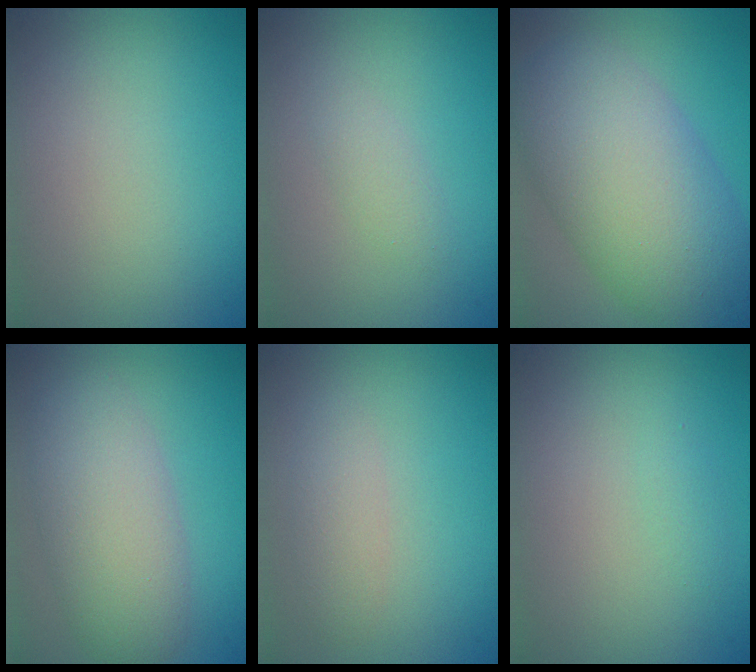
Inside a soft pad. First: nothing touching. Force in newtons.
{"total": 1.1, "press": 1.1, "slide": 0.0}
{"total": 10.3, "press": 10.2, "slide": 0.5}
{"total": 5.8, "press": 5.8, "slide": 0.2}
{"total": 1.7, "press": 1.7, "slide": 0.1}
{"total": 0.6, "press": 0.6, "slide": 0.0}